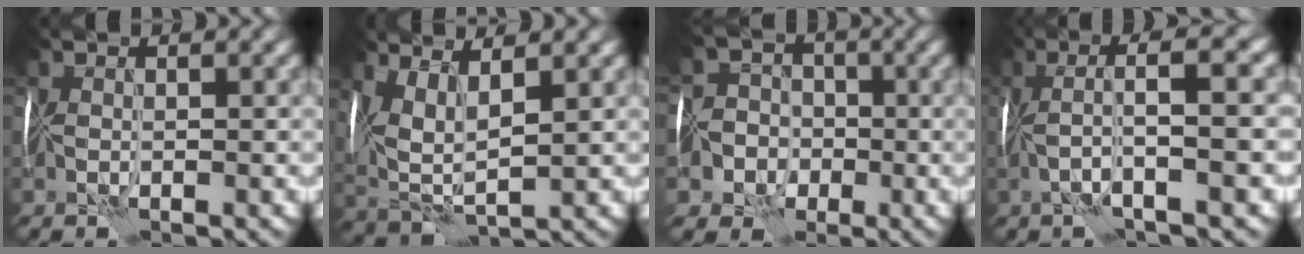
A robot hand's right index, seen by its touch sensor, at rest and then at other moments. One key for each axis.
{"total": 5.3, "fx": 2.5, "fy": 2.5, "fz": 3.9, "tx": -0.094, "ty": -0.001, "tz": 0.053}
{"total": 7.5, "fx": -2.6, "fy": 6.9, "fz": 1.5, "tx": -0.010, "ty": -0.007, "tz": -0.074}
{"total": 5.1, "fx": 0.3, "fy": 0.7, "fz": 5.0, "tx": -0.096, "ty": 0.027, "tz": -0.001}